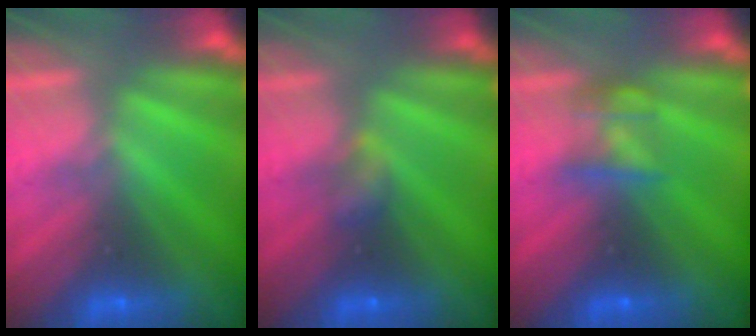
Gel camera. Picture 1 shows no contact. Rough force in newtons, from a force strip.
{"total": 2.2}
{"total": 3.1}